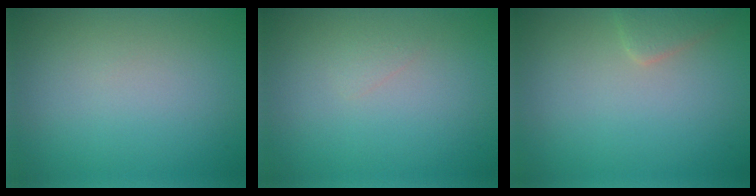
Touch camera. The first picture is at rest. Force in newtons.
{"total": 0.6, "press": 0.6, "slide": 0.0}
{"total": 1.6, "press": 1.6, "slide": 0.0}